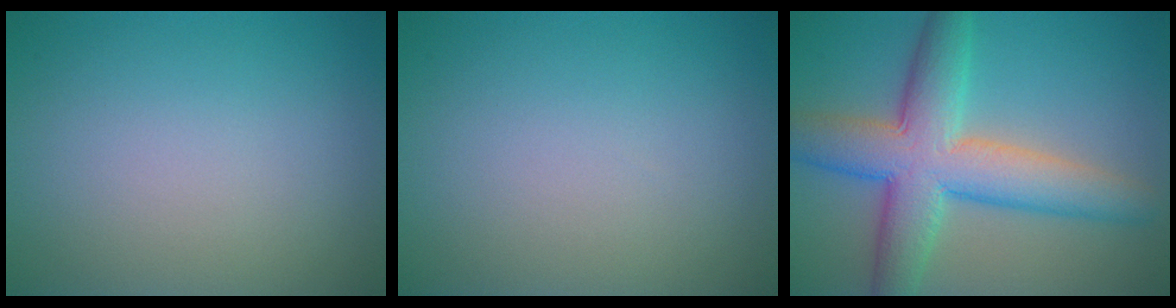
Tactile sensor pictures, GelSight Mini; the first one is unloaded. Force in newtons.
{"total": 0.0}
{"total": 8.9, "press": 8.9, "slide": 0.3}